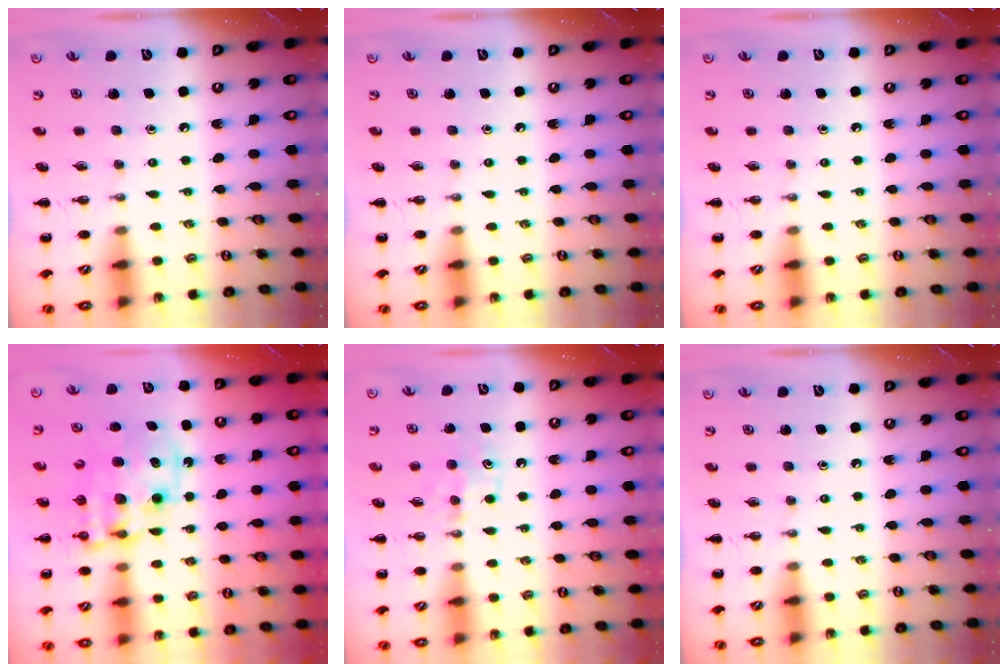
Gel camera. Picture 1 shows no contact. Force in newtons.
{"total": 0.0}
{"total": 0.0}
{"total": 11.2, "press": 10.9, "slide": 2.6}
{"total": 5.1, "press": 4.8, "slide": 1.6}
{"total": 0.0}